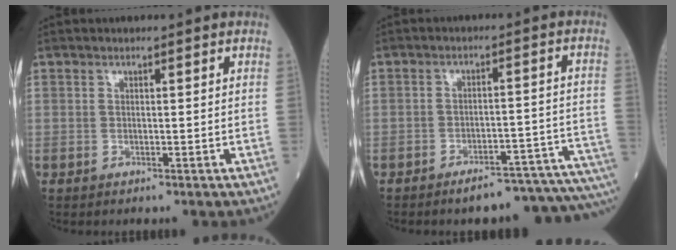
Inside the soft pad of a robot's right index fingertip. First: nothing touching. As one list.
[{"total": 14.6, "force": [-13.6, 0.9, 5.2], "torque": [-0.006, 0.029, -0.163]}]